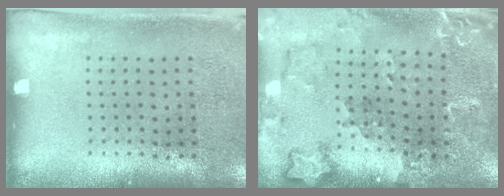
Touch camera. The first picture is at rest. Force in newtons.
{"total": 1.8, "press": 1.7, "slide": 0.3}